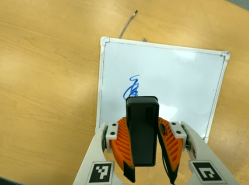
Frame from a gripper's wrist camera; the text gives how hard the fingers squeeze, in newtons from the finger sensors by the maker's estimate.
{"total": 7.9, "left": 6.6, "right": 9.2}